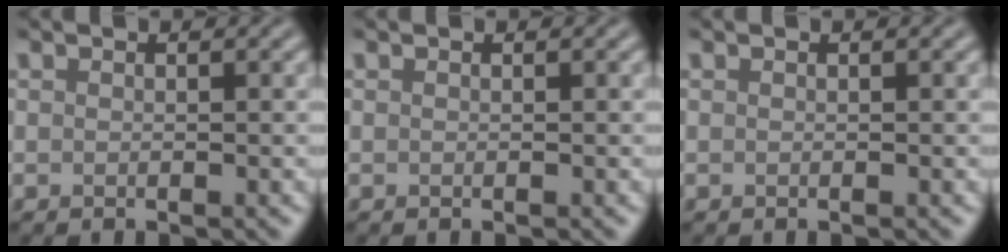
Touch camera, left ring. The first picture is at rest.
{"total": 0.0}
{"total": 0.0}